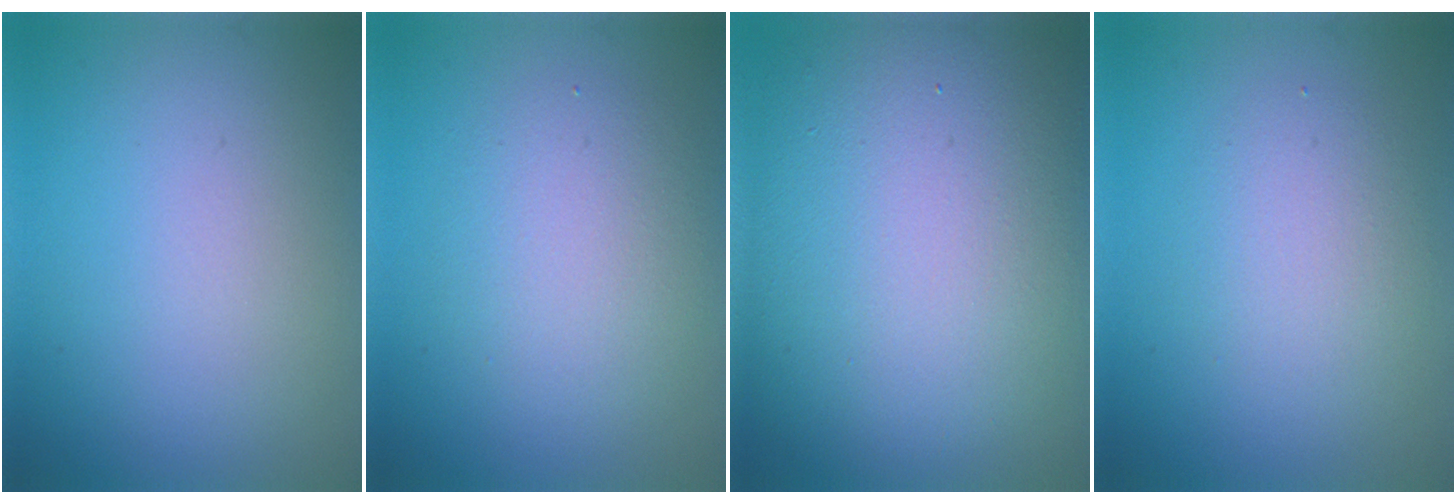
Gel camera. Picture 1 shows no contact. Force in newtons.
{"total": 3.6, "press": 3.6, "slide": 0.2}
{"total": 18.0, "press": 17.9, "slide": 1.0}
{"total": 2.6, "press": 2.6, "slide": 0.3}